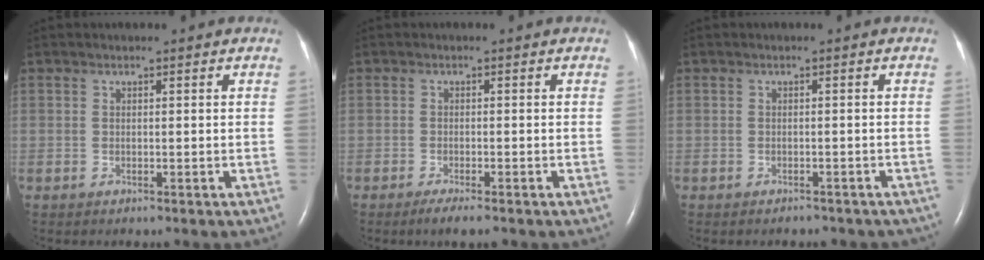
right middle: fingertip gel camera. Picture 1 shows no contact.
{"total": 3.0, "force": [-2.2, 0.4, 2.0], "torque": [-0.034, -0.007, -0.035]}
{"total": 4.5, "force": [-3.9, 1.9, 1.1], "torque": [-0.009, 0.000, -0.038]}